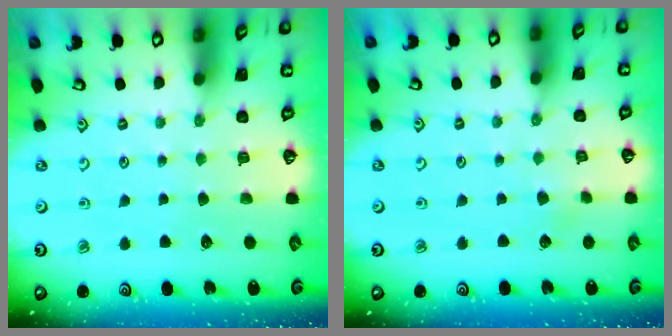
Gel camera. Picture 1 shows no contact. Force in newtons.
{"total": 1.6, "press": 1.6, "slide": 0.0}